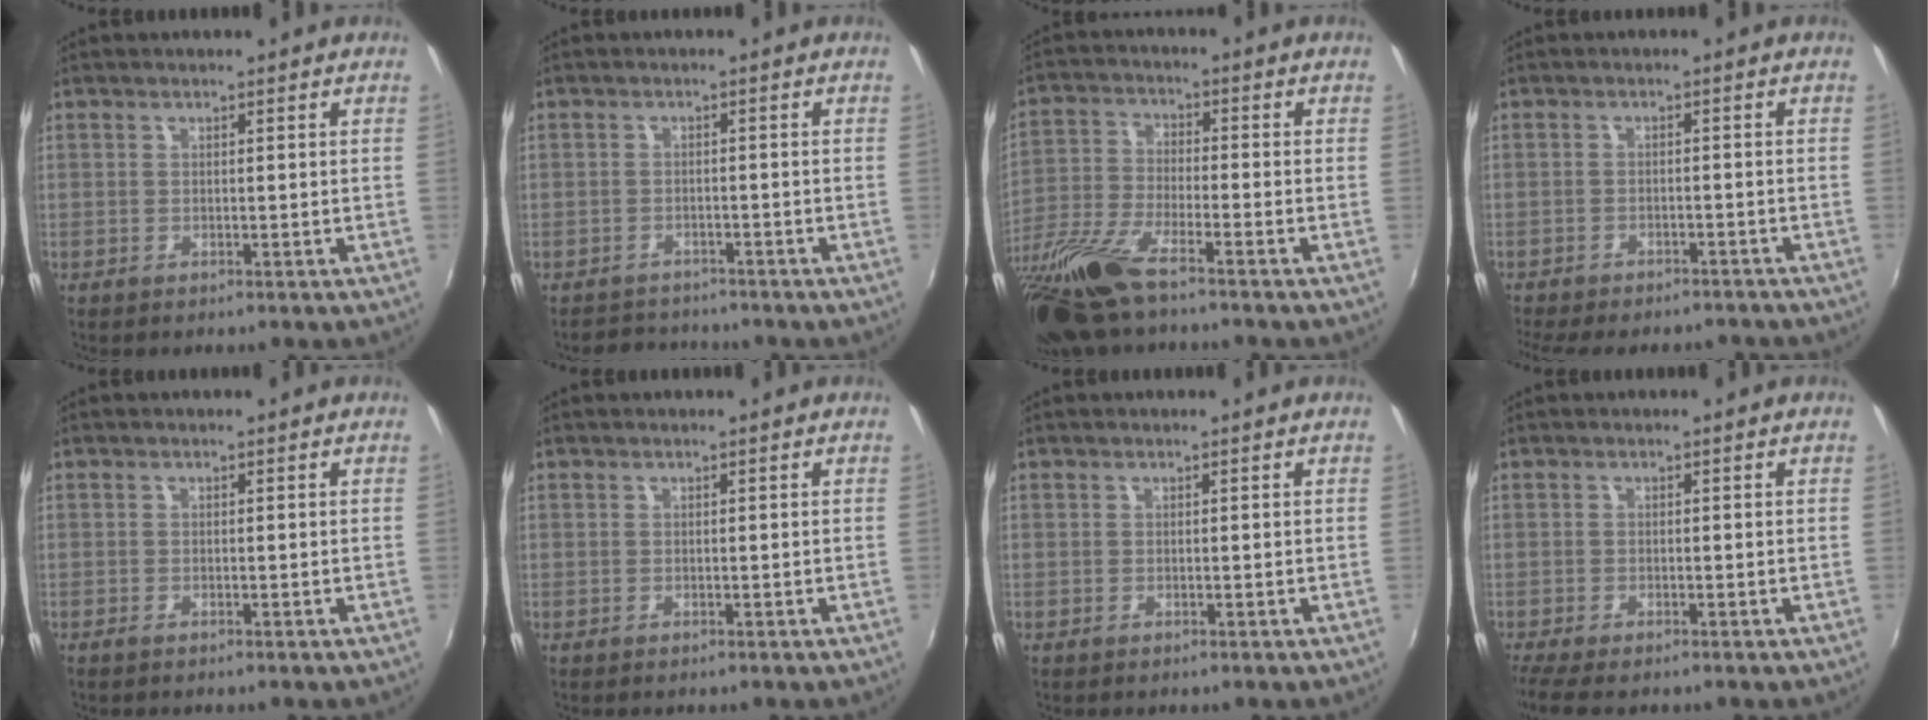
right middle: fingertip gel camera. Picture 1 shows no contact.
{"total": 3.6, "force": [-3.2, 1.7, -0.3], "torque": [-0.007, 0.011, -0.054]}
{"total": 16.5, "force": [-12.1, 3.5, 10.6], "torque": [-0.233, -0.045, -0.238]}
{"total": 12.2, "force": [-10.5, 3.8, 5.0], "torque": [-0.114, -0.021, -0.145]}
{"total": 0.7, "force": [-0.6, 0.2, 0.4], "torque": [-0.008, -0.004, -0.013]}
{"total": 0.0}
{"total": 0.0}
{"total": 4.2, "force": [-3.2, 0.9, 2.5], "torque": [-0.059, -0.022, -0.062]}